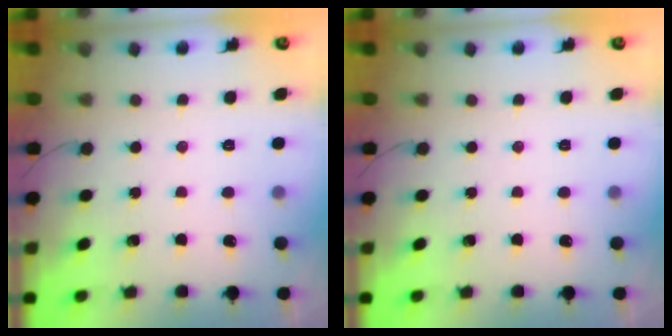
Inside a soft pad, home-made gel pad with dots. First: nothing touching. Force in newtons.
{"total": 0.0}